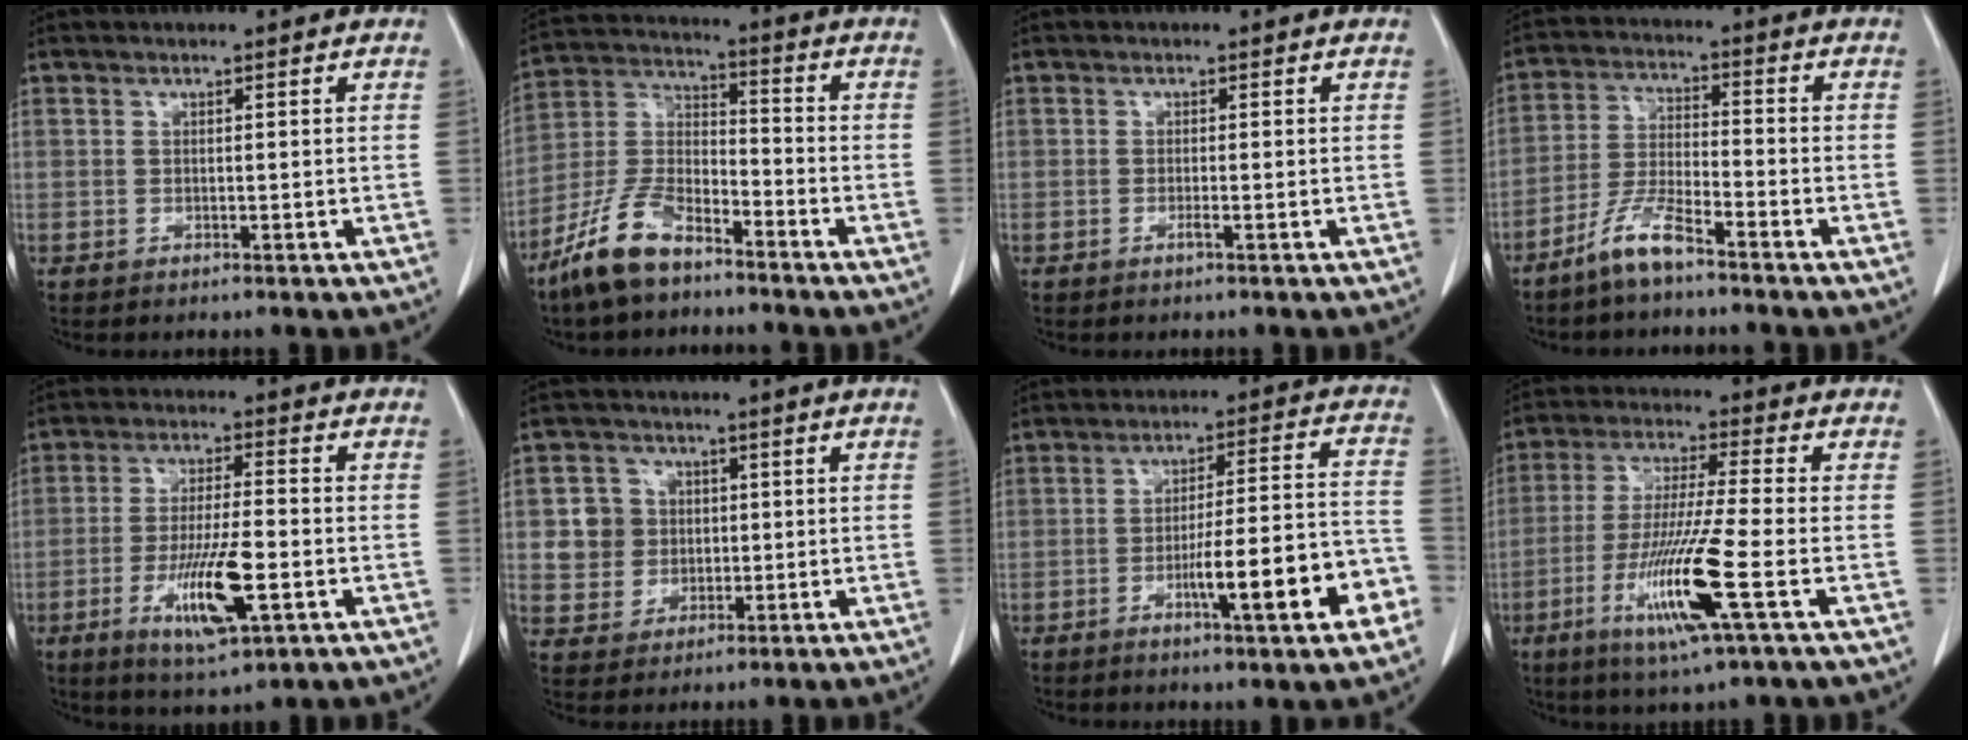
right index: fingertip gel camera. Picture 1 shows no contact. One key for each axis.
{"total": 11.1, "fx": -8.2, "fy": 3.9, "fz": 6.3, "tx": -0.145, "ty": 0.000, "tz": -0.166}
{"total": 0.7, "fx": -0.4, "fy": -0.1, "fz": 0.6, "tx": -0.011, "ty": 0.000, "tz": -0.007}
{"total": 6.9, "fx": -5.3, "fy": 0.8, "fz": 4.3, "tx": -0.098, "ty": -0.009, "tz": -0.109}
{"total": 10.7, "fx": -3.6, "fy": 1.9, "fz": 9.9, "tx": -0.185, "ty": -0.013, "tz": -0.059}
{"total": 6.1, "fx": 0.9, "fy": 6.0, "fz": 1.3, "tx": -0.028, "ty": 0.018, "tz": 0.022}
{"total": 13.6, "fx": -5.5, "fy": 1.5, "fz": 12.4, "tx": -0.179, "ty": 0.016, "tz": -0.075}
{"total": 13.1, "fx": -4.8, "fy": -0.5, "fz": 12.2, "tx": -0.246, "ty": -0.026, "tz": -0.094}